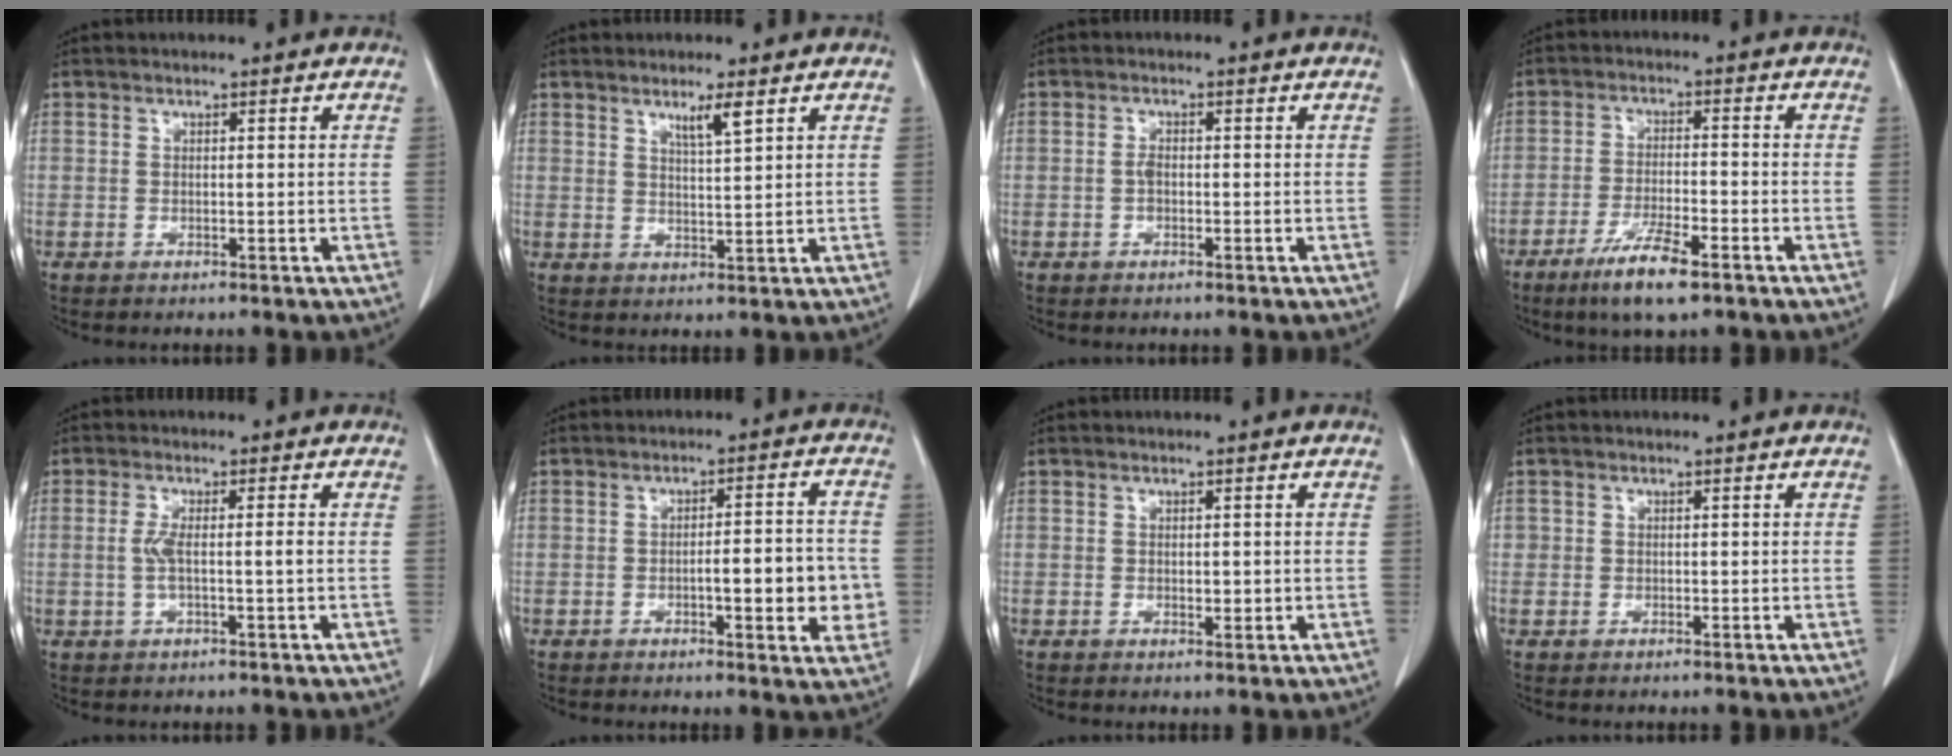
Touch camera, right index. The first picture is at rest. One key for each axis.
{"total": 3.4, "fx": 2.1, "fy": 0.0, "fz": 2.6, "tx": -0.051, "ty": -0.006, "tz": 0.040}
{"total": 1.4, "fx": -0.3, "fy": 0.7, "fz": 1.1, "tx": -0.021, "ty": 0.003, "tz": -0.007}
{"total": 8.0, "fx": -5.1, "fy": 1.0, "fz": 6.1, "tx": -0.117, "ty": -0.015, "tz": -0.088}
{"total": 3.3, "fx": -0.3, "fy": 0.0, "fz": 3.2, "tx": -0.067, "ty": 0.000, "tz": -0.005}
{"total": 8.3, "fx": -1.7, "fy": 1.9, "fz": 7.9, "tx": -0.099, "ty": 0.008, "tz": -0.020}
{"total": 1.2, "fx": 0.0, "fy": 0.6, "fz": 1.0, "tx": -0.014, "ty": -0.002, "tz": 0.002}
{"total": 0.7, "fx": 0.1, "fy": 0.7, "fz": 0.1, "tx": 0.008, "ty": 0.004, "tz": -0.002}